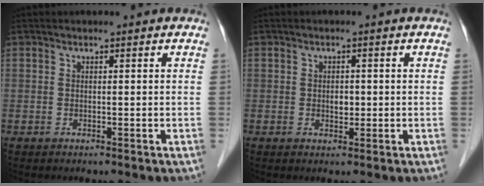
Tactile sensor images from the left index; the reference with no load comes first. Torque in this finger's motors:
{"motor_torque": [0.11, 0.06, 0.02, 0.00]}